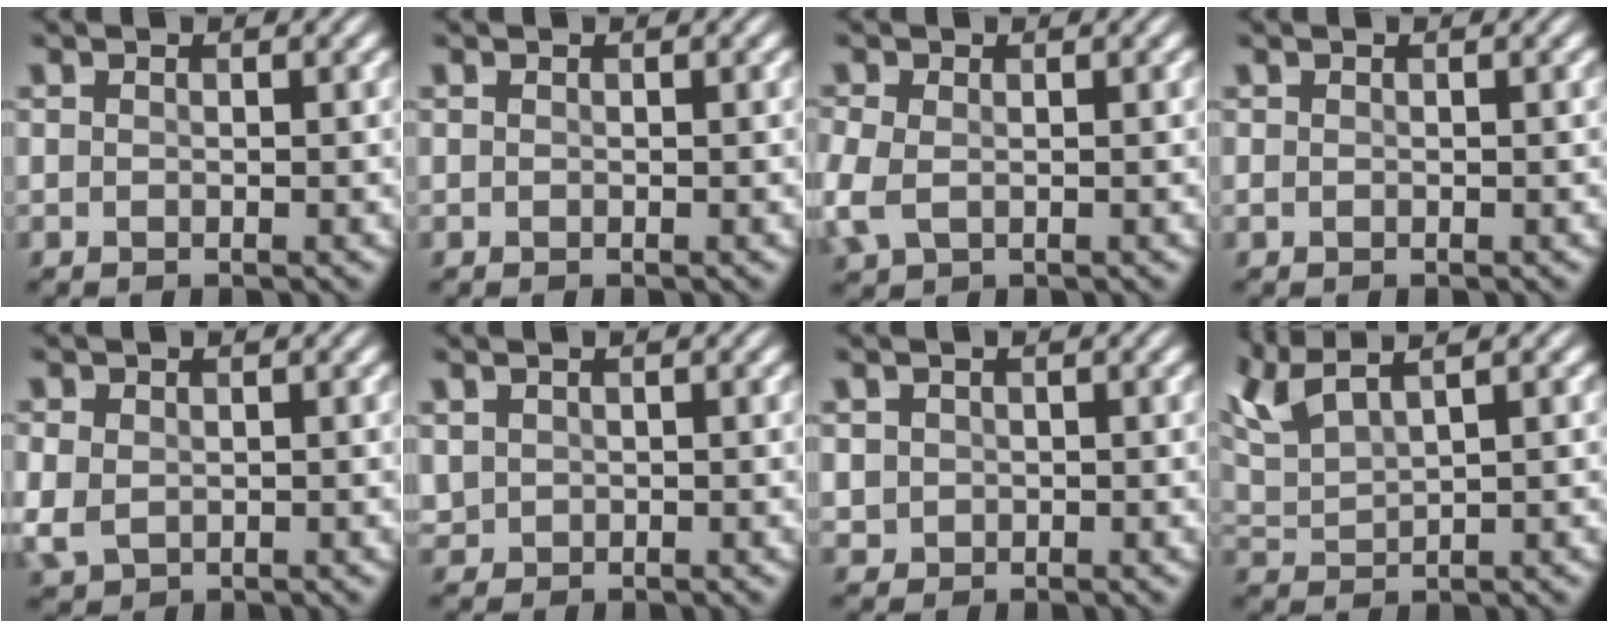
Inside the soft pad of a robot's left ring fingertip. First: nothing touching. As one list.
[{"total": 0.0}, {"total": 3.2, "force": [-0.5, 2.3, 2.3], "torque": [-0.070, -0.002, -0.008]}, {"total": 0.0}, {"total": 2.7, "force": [-0.1, 2.2, 1.6], "torque": [-0.045, -0.002, 0.004]}, {"total": 1.1, "force": [0.4, 1.0, 0.1], "torque": [-0.005, 0.003, 0.018]}, {"total": 1.3, "force": [0.1, 1.3, 0.2], "torque": [-0.003, -0.001, 0.012]}, {"total": 5.1, "force": [3.7, 1.5, 3.2], "torque": [-0.081, 0.028, 0.076]}]